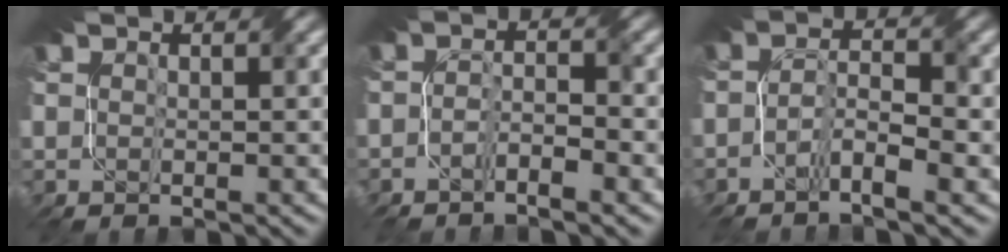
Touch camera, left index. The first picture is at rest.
{"total": 2.8, "force": [-2.0, 0.6, 1.9], "torque": [-0.040, -0.001, -0.039]}
{"total": 3.9, "force": [-2.4, 0.9, 2.9], "torque": [-0.064, 0.002, -0.050]}